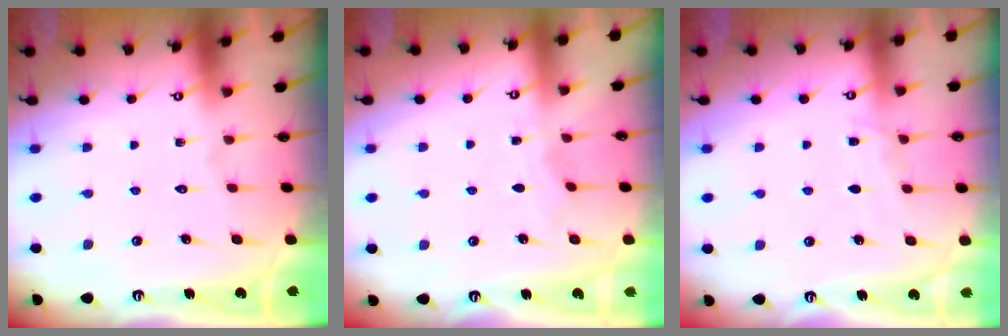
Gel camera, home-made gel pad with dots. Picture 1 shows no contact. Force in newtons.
{"total": 3.2, "press": 3.2, "slide": 0.4}
{"total": 4.1, "press": 4.1, "slide": 0.6}